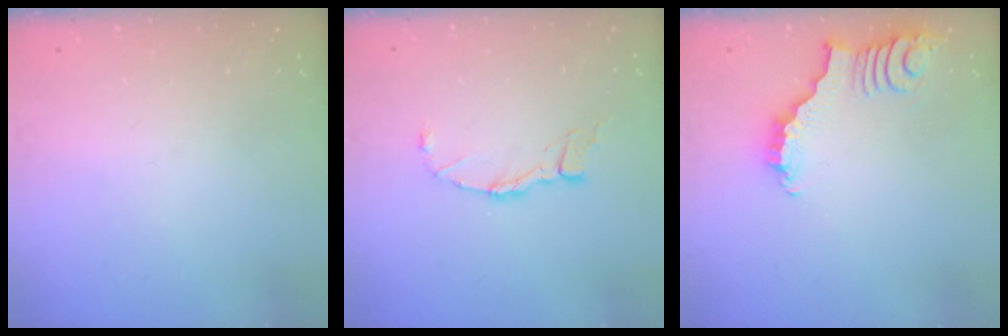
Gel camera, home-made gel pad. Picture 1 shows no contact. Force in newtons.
{"total": 7.7, "press": 7.6, "slide": 0.8}
{"total": 3.1, "press": 3.1, "slide": 0.4}